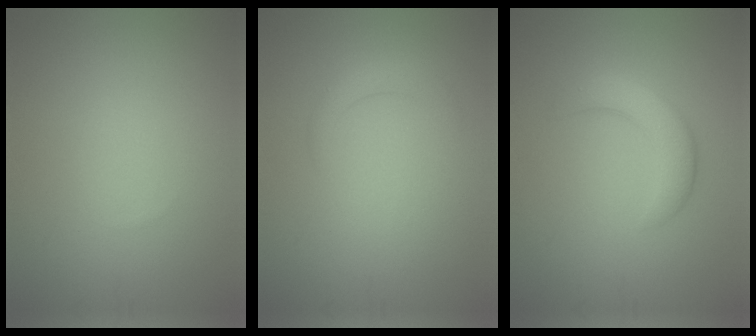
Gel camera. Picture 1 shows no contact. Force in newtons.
{"total": 1.5, "press": 1.5, "slide": 0.1}
{"total": 3.6, "press": 3.6, "slide": 0.2}